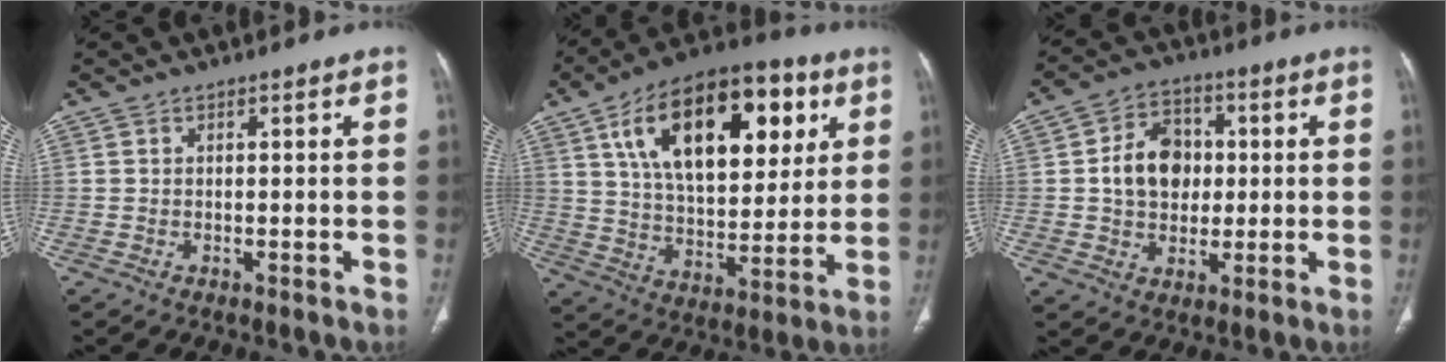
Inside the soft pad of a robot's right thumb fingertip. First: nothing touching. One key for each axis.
{"total": 26.3, "fx": 10.0, "fy": 13.8, "fz": 20.1, "tx": -0.294, "ty": -0.010, "tz": 0.163}
{"total": 11.0, "fx": 0.8, "fy": 8.7, "fz": 6.8, "tx": -0.078, "ty": 0.011, "tz": 0.012}